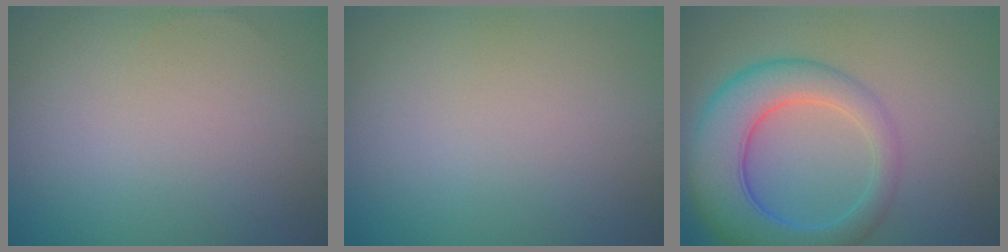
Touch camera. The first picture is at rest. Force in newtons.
{"total": 0.0}
{"total": 7.5, "press": 7.5, "slide": 0.2}